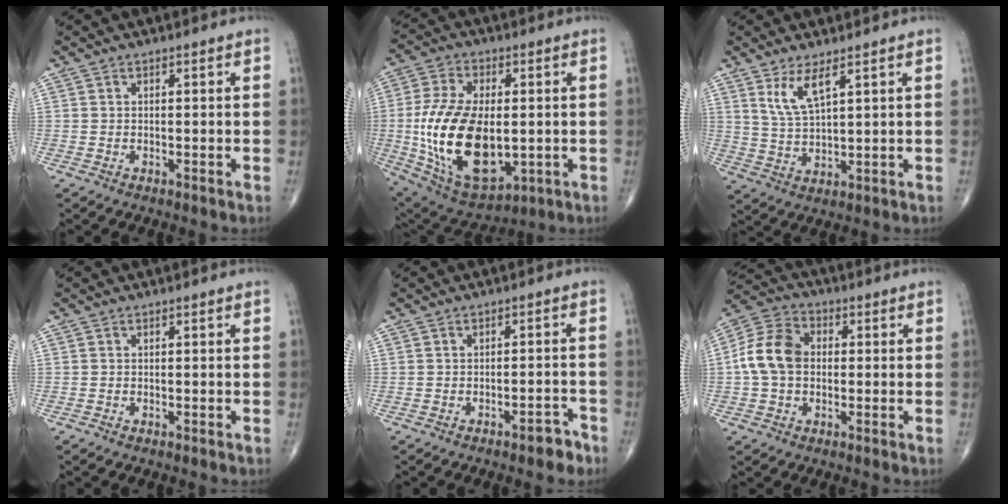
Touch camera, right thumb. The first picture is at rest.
{"total": 22.1, "force": [-1.8, 12.1, 18.5], "torque": [-0.351, -0.009, -0.008]}
{"total": 5.9, "force": [3.3, 1.5, 4.7], "torque": [-0.096, -0.026, 0.075]}
{"total": 0.0}
{"total": 3.5, "force": [-2.4, 1.3, 2.1], "torque": [-0.020, 0.022, -0.031]}
{"total": 10.4, "force": [0.0, 7.7, 7.0], "torque": [-0.129, 0.030, -0.011]}